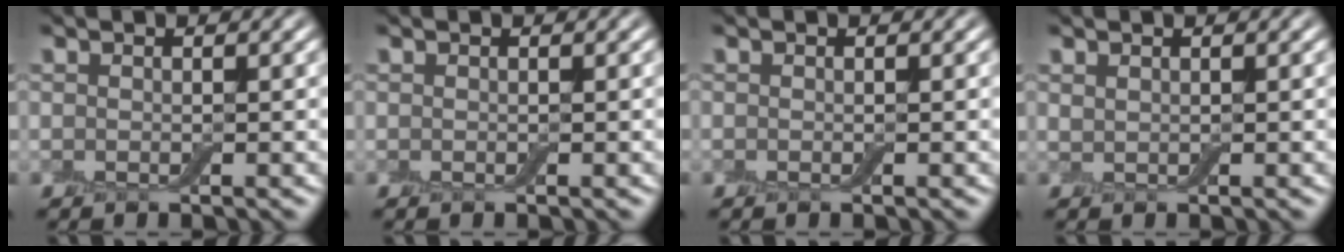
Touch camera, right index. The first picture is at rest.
{"total": 0.0}
{"total": 0.0}
{"total": 0.6, "force": [0.6, 0.2, 0.0], "torque": [-0.003, 0.003, 0.014]}